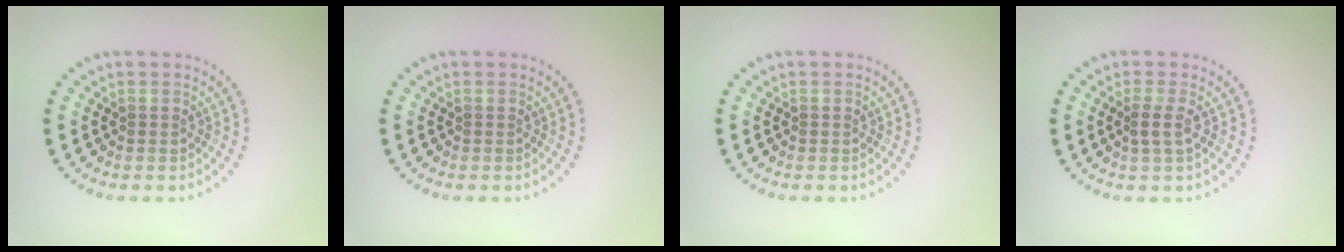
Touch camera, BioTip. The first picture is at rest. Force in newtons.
{"total": 0.0}
{"total": 0.0}
{"total": 1.6, "press": 1.3, "slide": 0.9}